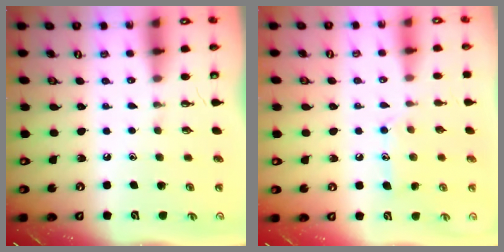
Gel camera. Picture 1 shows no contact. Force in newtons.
{"total": 9.6, "press": 9.6, "slide": 0.5}